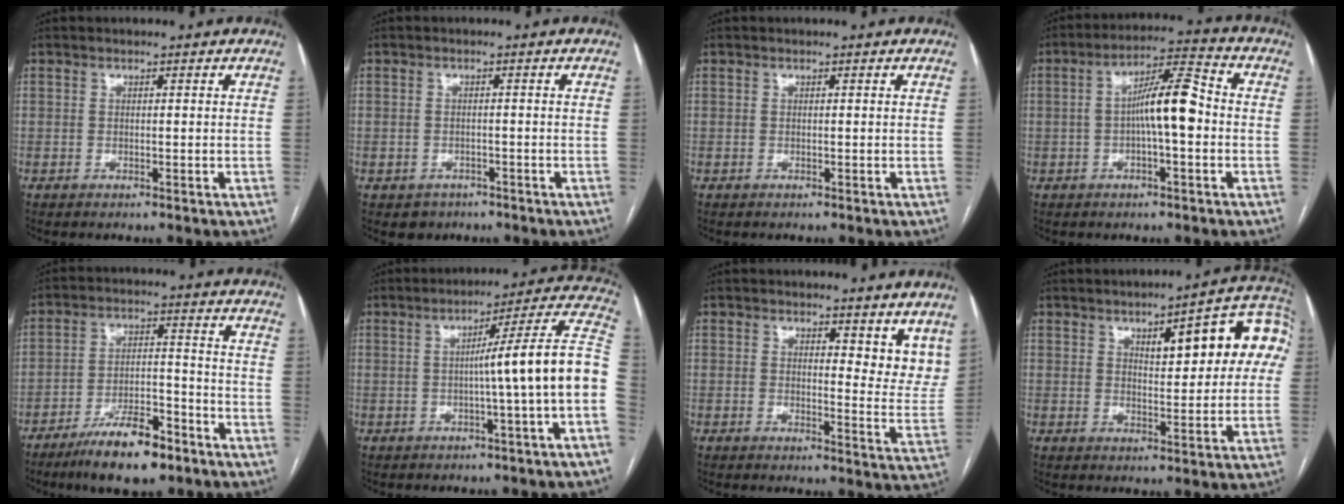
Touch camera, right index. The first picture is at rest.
{"total": 3.0, "force": [-1.7, 2.5, 0.2], "torque": [-0.001, 0.009, -0.021]}
{"total": 0.0}
{"total": 9.1, "force": [-0.7, 1.6, 8.9], "torque": [-0.153, 0.027, -0.015]}
{"total": 11.1, "force": [-7.8, 3.1, 7.3], "torque": [-0.125, 0.001, -0.132]}
{"total": 12.8, "force": [-1.8, -1.7, 12.6], "torque": [-0.160, 0.033, -0.032]}
{"total": 8.1, "force": [6.5, 3.1, 3.7], "torque": [-0.025, -0.027, 0.064]}
{"total": 12.9, "force": [3.7, 3.8, 11.8], "torque": [-0.144, 0.033, 0.046]}